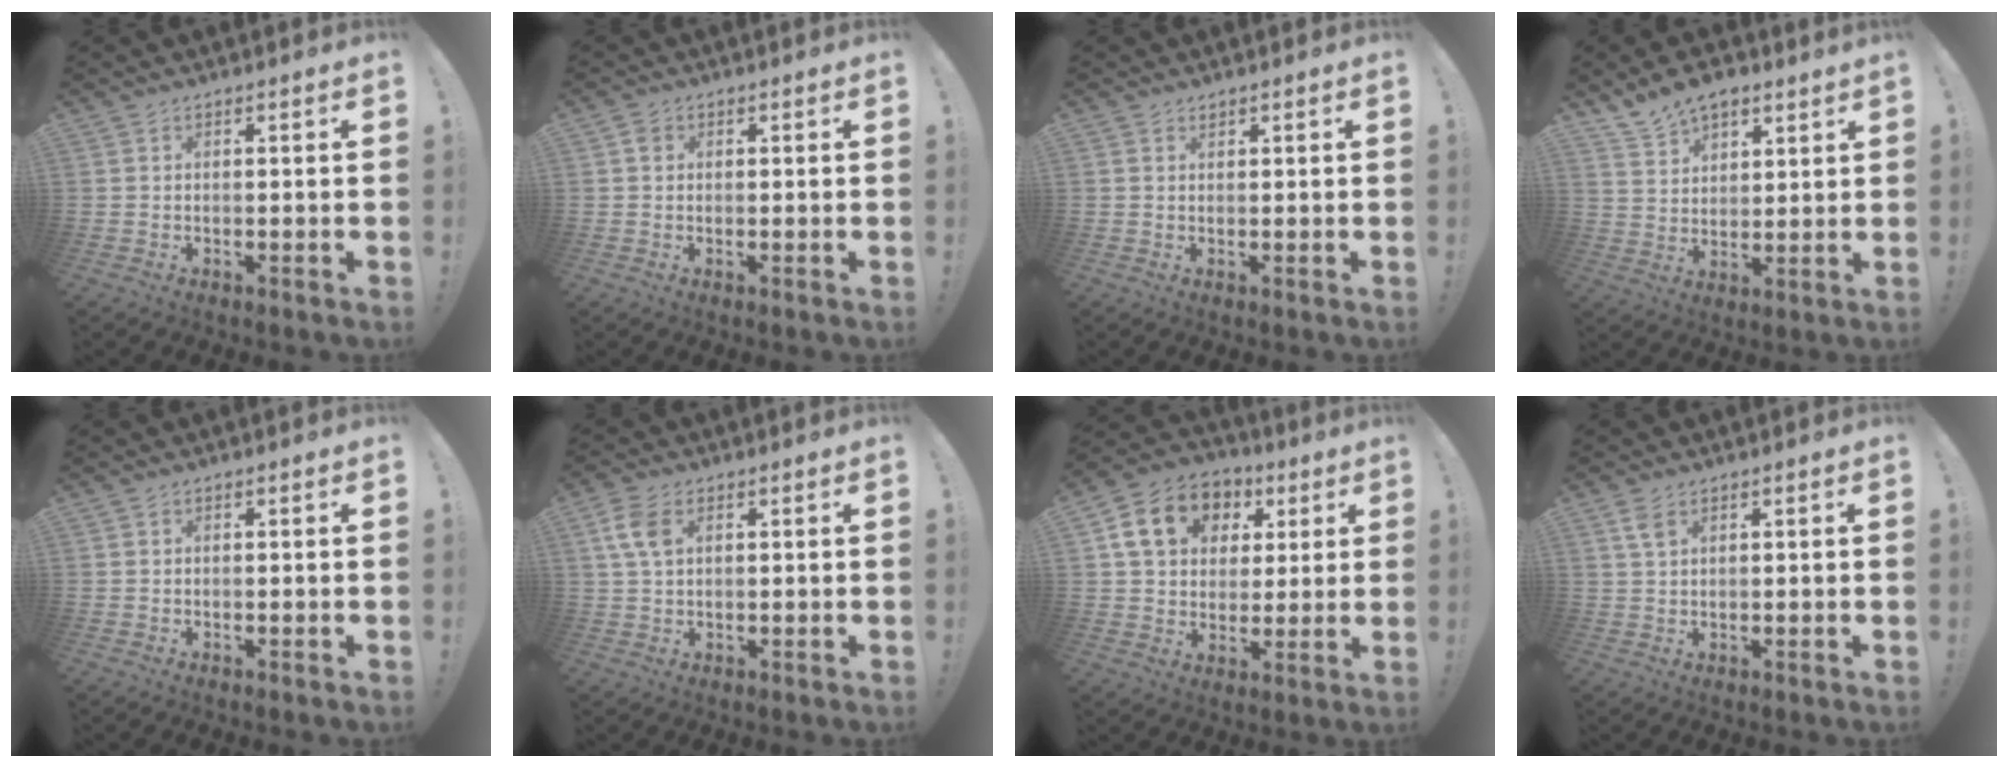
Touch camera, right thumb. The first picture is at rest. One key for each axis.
{"total": 1.5, "fx": 0.5, "fy": 1.3, "fz": 0.4, "tx": -0.001, "ty": 0.000, "tz": 0.008}
{"total": 0.9, "fx": 0.8, "fy": 0.3, "fz": 0.2, "tx": 0.005, "ty": -0.004, "tz": 0.014}
{"total": 8.7, "fx": 6.9, "fy": 4.5, "fz": 2.6, "tx": -0.046, "ty": -0.041, "tz": 0.133}
{"total": 0.0}
{"total": 7.2, "fx": 2.3, "fy": 4.8, "fz": 4.8, "tx": -0.093, "ty": -0.002, "tz": 0.045}
{"total": 16.1, "fx": 6.3, "fy": 12.5, "fz": 8.0, "tx": -0.114, "ty": -0.012, "tz": 0.126}
{"total": 3.5, "fx": 1.9, "fy": 1.9, "fz": 2.3, "tx": -0.035, "ty": -0.005, "tz": 0.033}